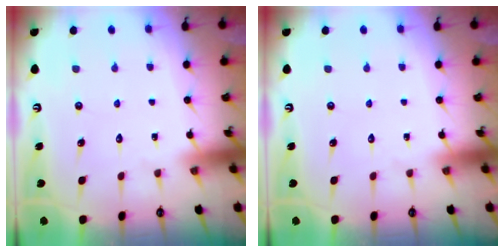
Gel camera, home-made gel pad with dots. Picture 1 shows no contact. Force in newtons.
{"total": 0.0}